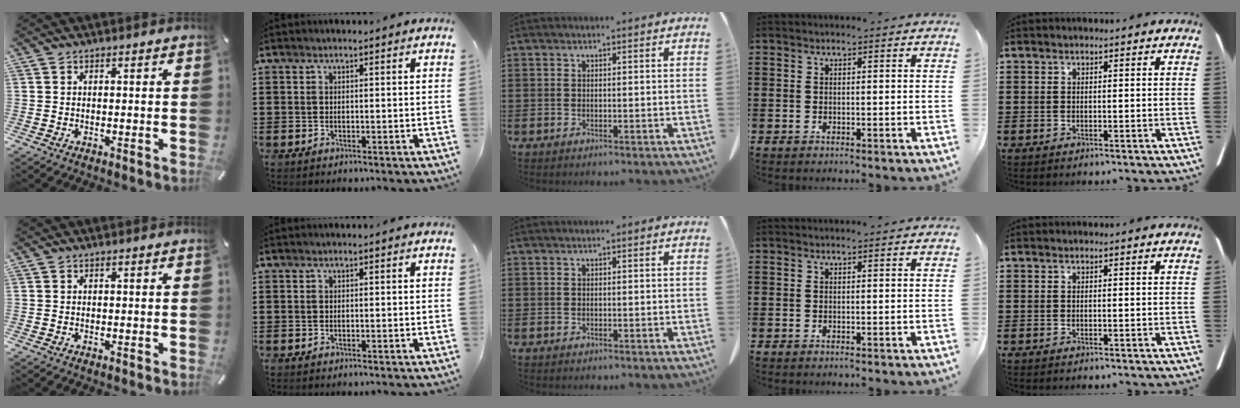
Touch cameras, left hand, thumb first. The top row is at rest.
{}